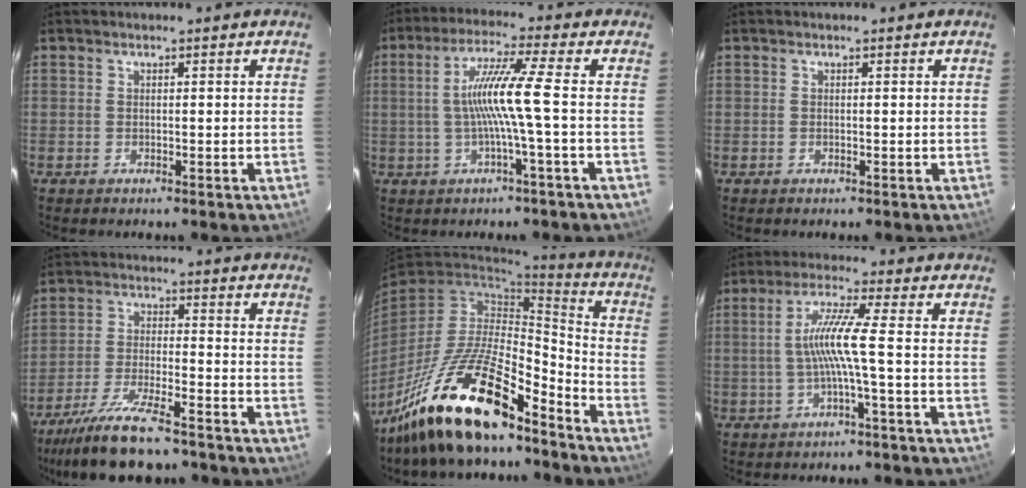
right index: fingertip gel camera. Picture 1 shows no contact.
{"total": 8.8, "force": [-1.0, -1.6, 8.5], "torque": [-0.165, 0.002, -0.013]}
{"total": 0.0}
{"total": 14.4, "force": [-11.9, 2.7, 7.6], "torque": [-0.169, -0.027, -0.209]}
{"total": 21.3, "force": [-15.7, 5.9, 13.2], "torque": [-0.253, -0.008, -0.281]}
{"total": 7.3, "force": [-1.2, -1.3, 7.0], "torque": [-0.147, 0.002, -0.018]}